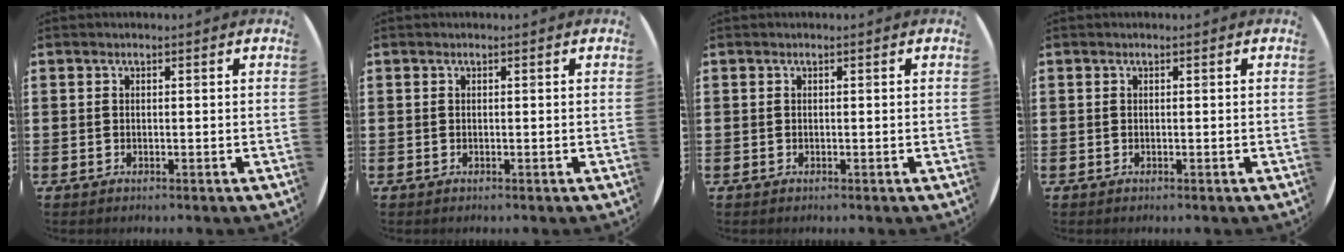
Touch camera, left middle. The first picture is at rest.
{"total": 0.0}
{"total": 0.0}
{"total": 0.0}